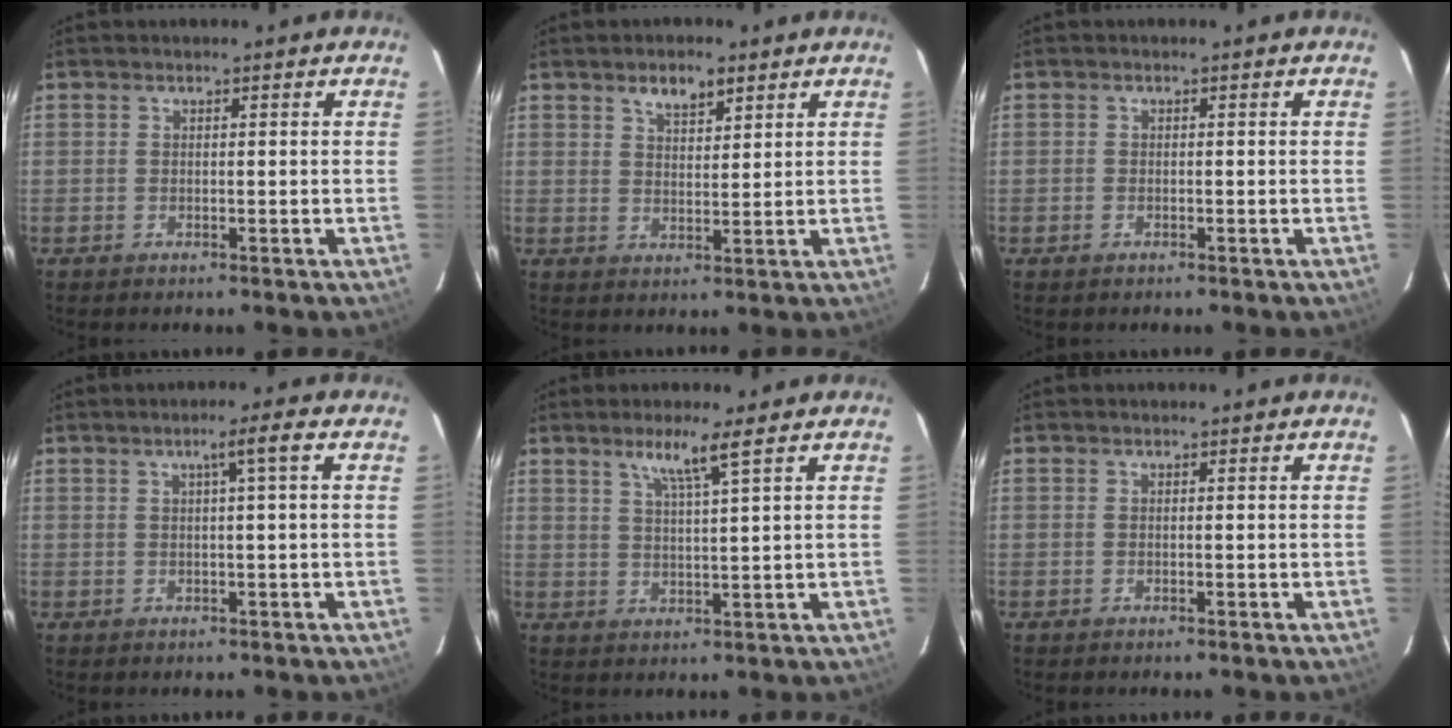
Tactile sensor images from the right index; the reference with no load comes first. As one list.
[{"total": 4.7, "force": [3.1, 2.0, 2.9], "torque": [-0.047, 0.003, 0.052]}, {"total": 0.8, "force": [-0.5, 0.7, 0.2], "torque": [-0.002, 0.002, -0.007]}, {"total": 3.1, "force": [0.8, -0.6, 2.9], "torque": [-0.049, 0.004, 0.015]}, {"total": 4.9, "force": [3.2, -0.8, 3.7], "torque": [-0.067, -0.004, 0.057]}, {"total": 0.0}]